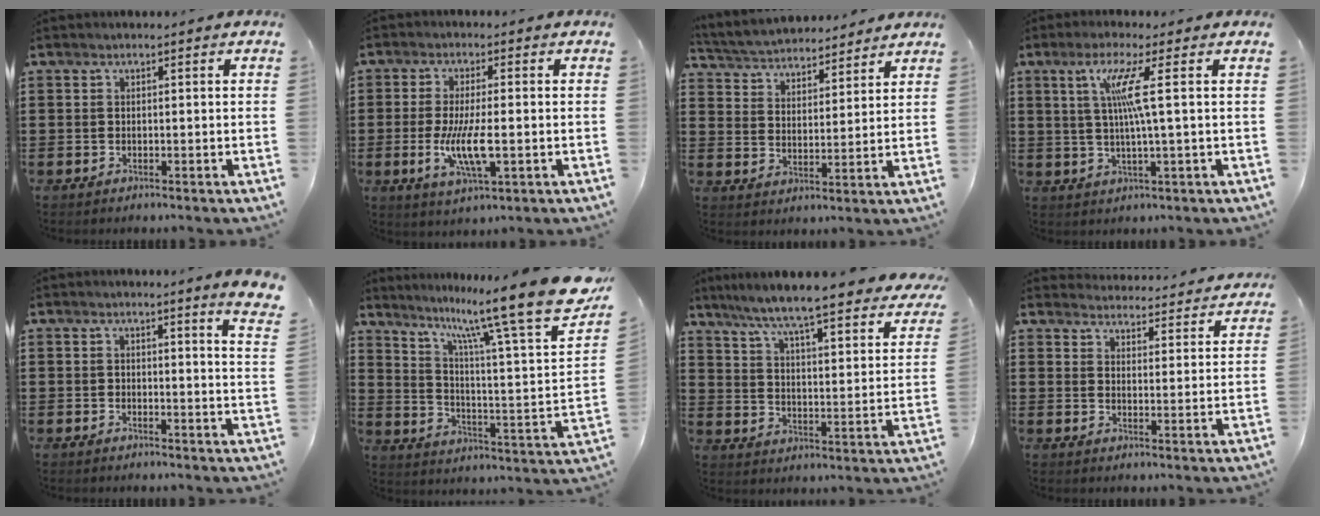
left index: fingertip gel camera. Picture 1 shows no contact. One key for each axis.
{"total": 7.9, "fx": -1.5, "fy": 2.3, "fz": 7.4, "tx": -0.151, "ty": -0.010, "tz": -0.027}
{"total": 4.1, "fx": 4.1, "fy": 0.5, "fz": 0.1, "tx": -0.026, "ty": -0.027, "tz": 0.068}
{"total": 6.5, "fx": 1.7, "fy": -0.7, "fz": 6.3, "tx": -0.129, "ty": -0.006, "tz": 0.021}
{"total": 2.8, "fx": 2.4, "fy": -0.4, "fz": 1.5, "tx": -0.021, "ty": -0.017, "tz": 0.038}
{"total": 15.9, "fx": 11.8, "fy": 1.0, "fz": 10.7, "tx": -0.200, "ty": -0.082, "tz": 0.183}
{"total": 5.7, "fx": 5.1, "fy": -0.9, "fz": 2.3, "tx": -0.071, "ty": -0.052, "tz": 0.078}
{"total": 4.0, "fx": 4.0, "fy": -0.1, "fz": -0.4, "tx": -0.006, "ty": -0.035, "tz": 0.067}